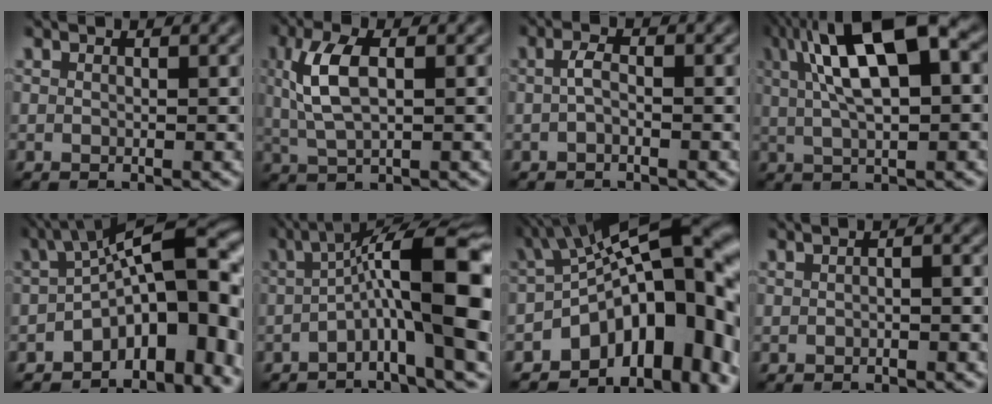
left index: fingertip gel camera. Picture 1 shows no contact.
{"total": 4.6, "force": [0.9, 2.0, 4.0], "torque": [-0.090, 0.009, 0.019]}
{"total": 1.3, "force": [-0.3, 0.4, 1.2], "torque": [-0.028, 0.003, -0.008]}
{"total": 11.0, "force": [3.4, 3.7, 9.7], "torque": [-0.158, 0.019, 0.054]}
{"total": 10.3, "force": [-2.7, 4.9, 8.7], "torque": [-0.112, 0.015, -0.044]}
{"total": 11.9, "force": [-1.5, 2.4, 11.5], "torque": [-0.167, 0.027, -0.032]}
{"total": 15.9, "force": [-5.1, 8.6, 12.4], "torque": [-0.130, 0.002, -0.072]}
{"total": 1.1, "force": [-0.5, 0.3, 0.9], "torque": [-0.012, 0.001, -0.010]}